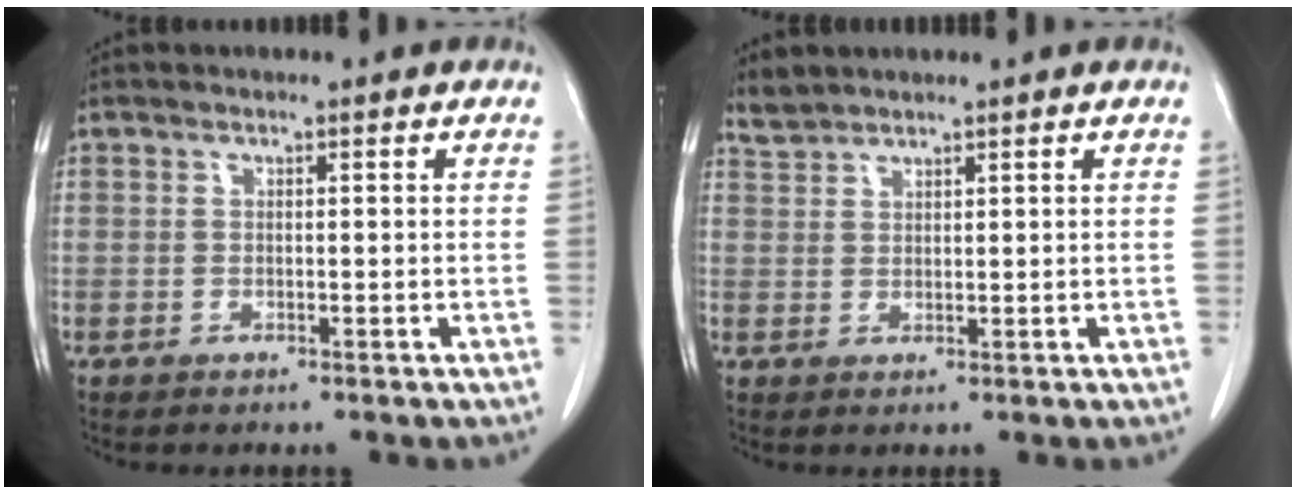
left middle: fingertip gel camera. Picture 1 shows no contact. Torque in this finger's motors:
{"motor_torque": [-0.02, -0.28, -0.12, -0.01]}